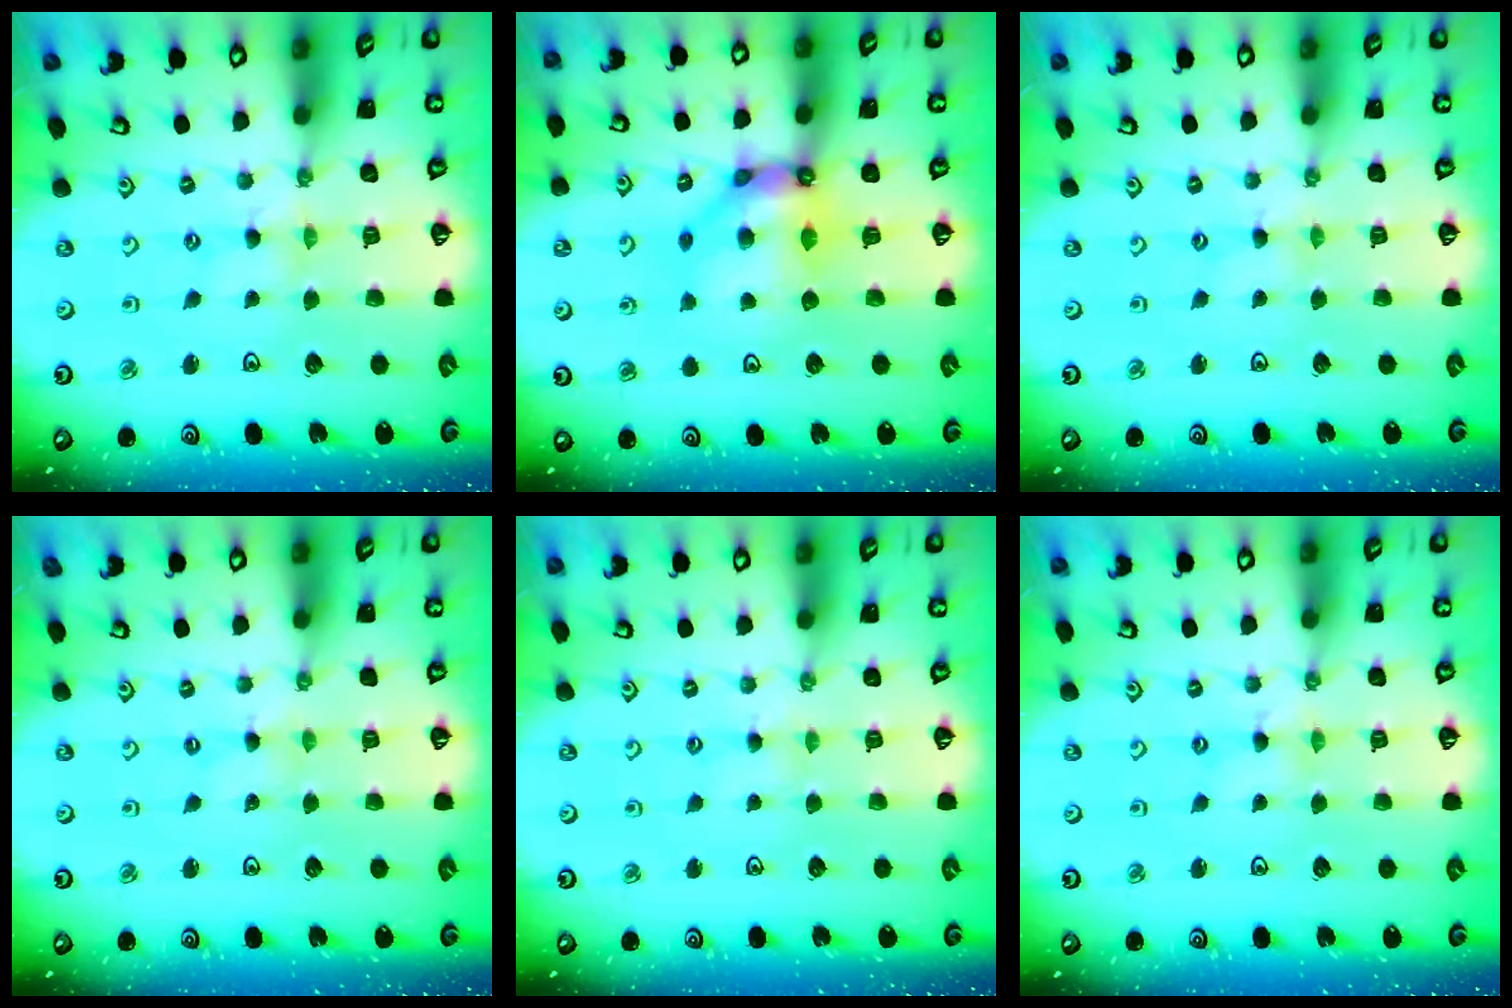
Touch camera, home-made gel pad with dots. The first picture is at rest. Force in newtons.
{"total": 10.0, "press": 10.0, "slide": 0.4}
{"total": 0.8, "press": 0.8, "slide": 0.2}
{"total": 0.0}
{"total": 3.4, "press": 3.4, "slide": 0.4}
{"total": 1.3, "press": 1.2, "slide": 0.2}